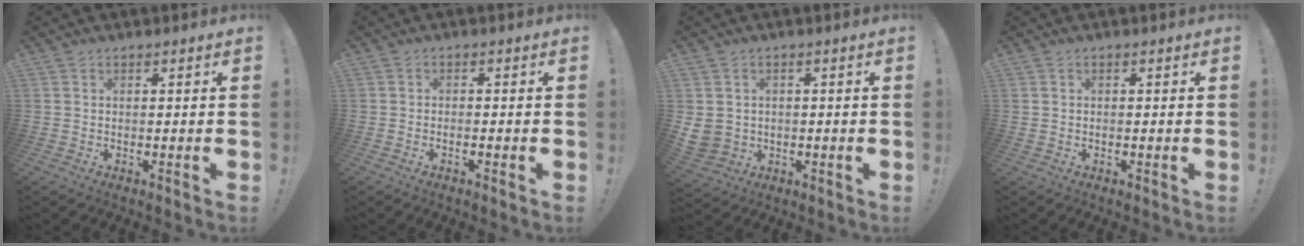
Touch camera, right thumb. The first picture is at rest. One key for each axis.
{"total": 1.1, "fx": -0.7, "fy": -0.1, "fz": 0.8, "tx": -0.012, "ty": -0.001, "tz": -0.012}
{"total": 5.1, "fx": 1.1, "fy": 4.6, "fz": 1.8, "tx": -0.043, "ty": -0.007, "tz": 0.021}
{"total": 0.0}